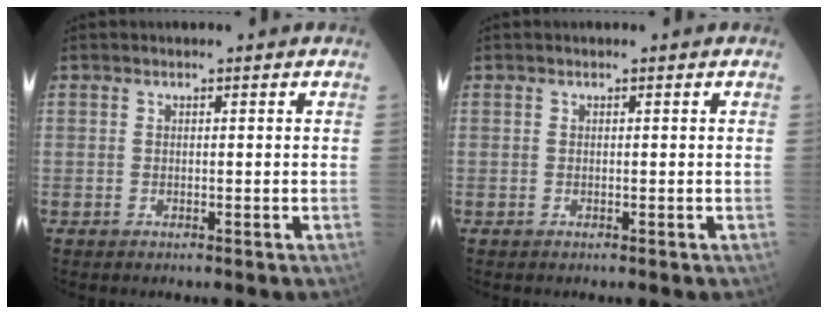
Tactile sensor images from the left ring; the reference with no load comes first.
{"total": 0.0}